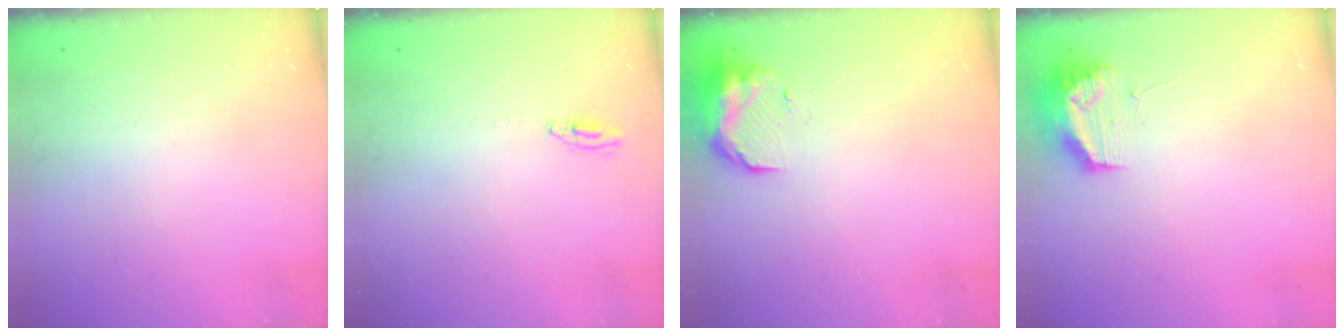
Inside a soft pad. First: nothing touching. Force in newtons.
{"total": 2.0, "press": 2.0, "slide": 0.2}
{"total": 9.9, "press": 9.4, "slide": 3.1}
{"total": 13.5, "press": 11.5, "slide": 7.0}